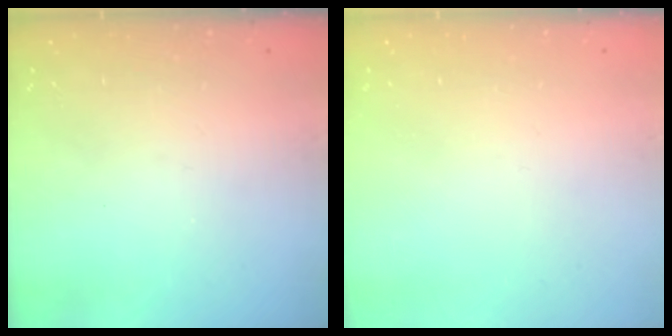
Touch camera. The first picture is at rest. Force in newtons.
{"total": 0.0}